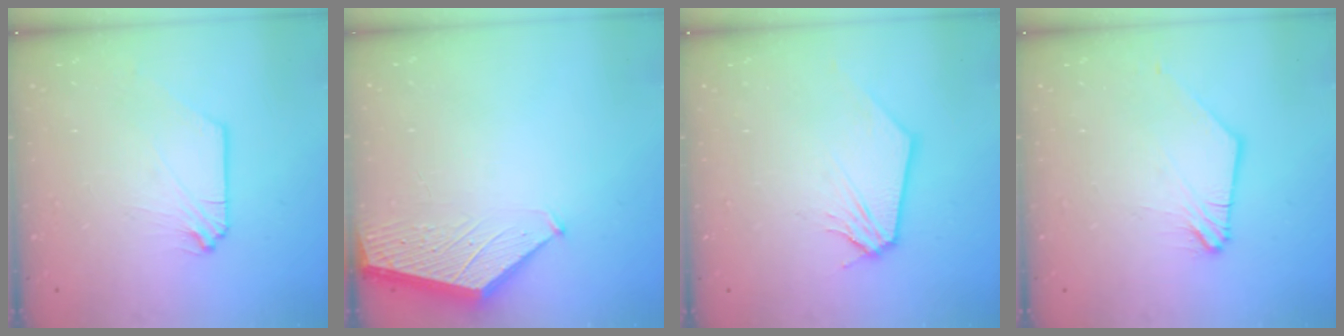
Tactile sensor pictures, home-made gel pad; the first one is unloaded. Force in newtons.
{"total": 1.6, "press": 1.6, "slide": 0.2}
{"total": 0.0}
{"total": 1.1, "press": 1.0, "slide": 0.3}